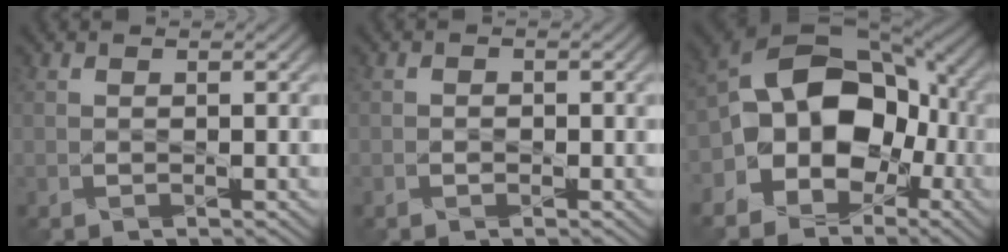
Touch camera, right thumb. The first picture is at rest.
{"total": 0.8, "force": [-0.4, 0.6, 0.3], "torque": [-0.003, -0.003, -0.008]}
{"total": 13.4, "force": [-2.7, 10.1, 8.4], "torque": [-0.142, -0.005, -0.056]}